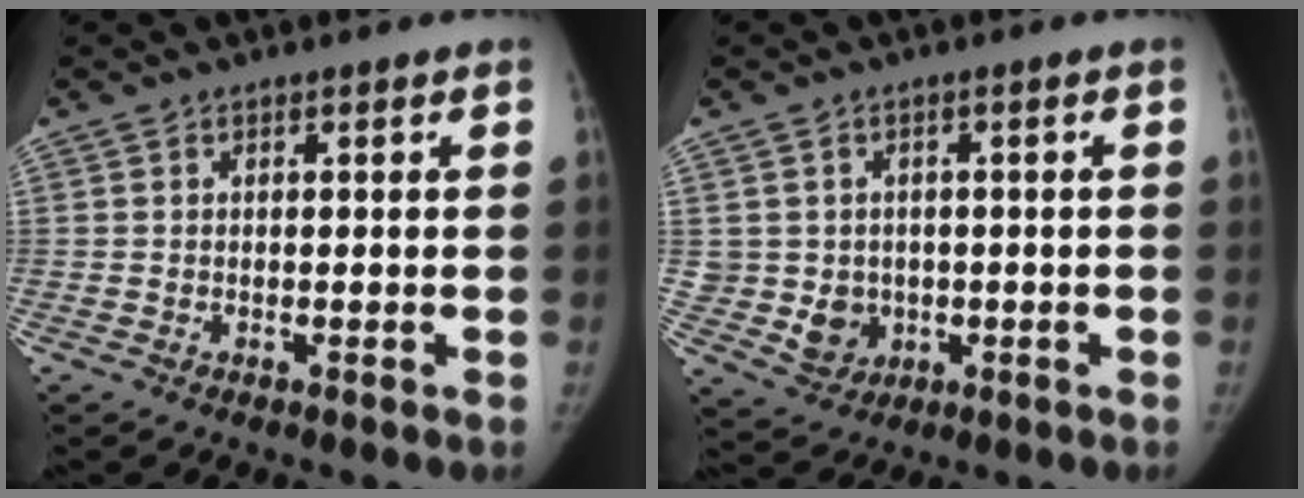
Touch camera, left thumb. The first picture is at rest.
{"total": 6.0, "force": [-0.5, 5.6, 2.1], "torque": [-0.008, 0.004, 0.008]}